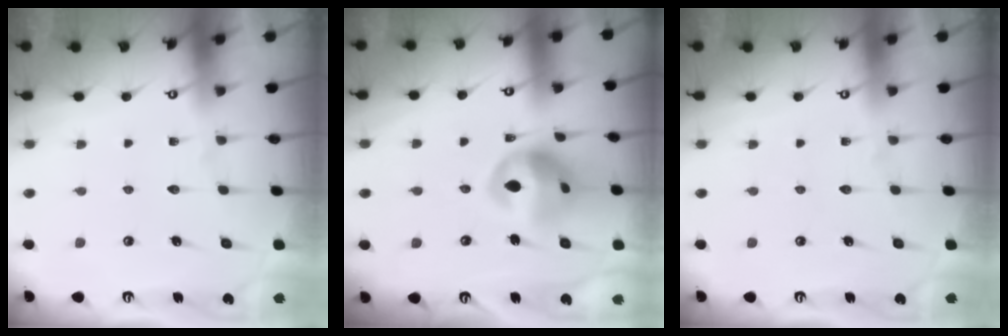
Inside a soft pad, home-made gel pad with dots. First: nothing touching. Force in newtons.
{"total": 14.0, "press": 13.9, "slide": 1.7}
{"total": 0.0}